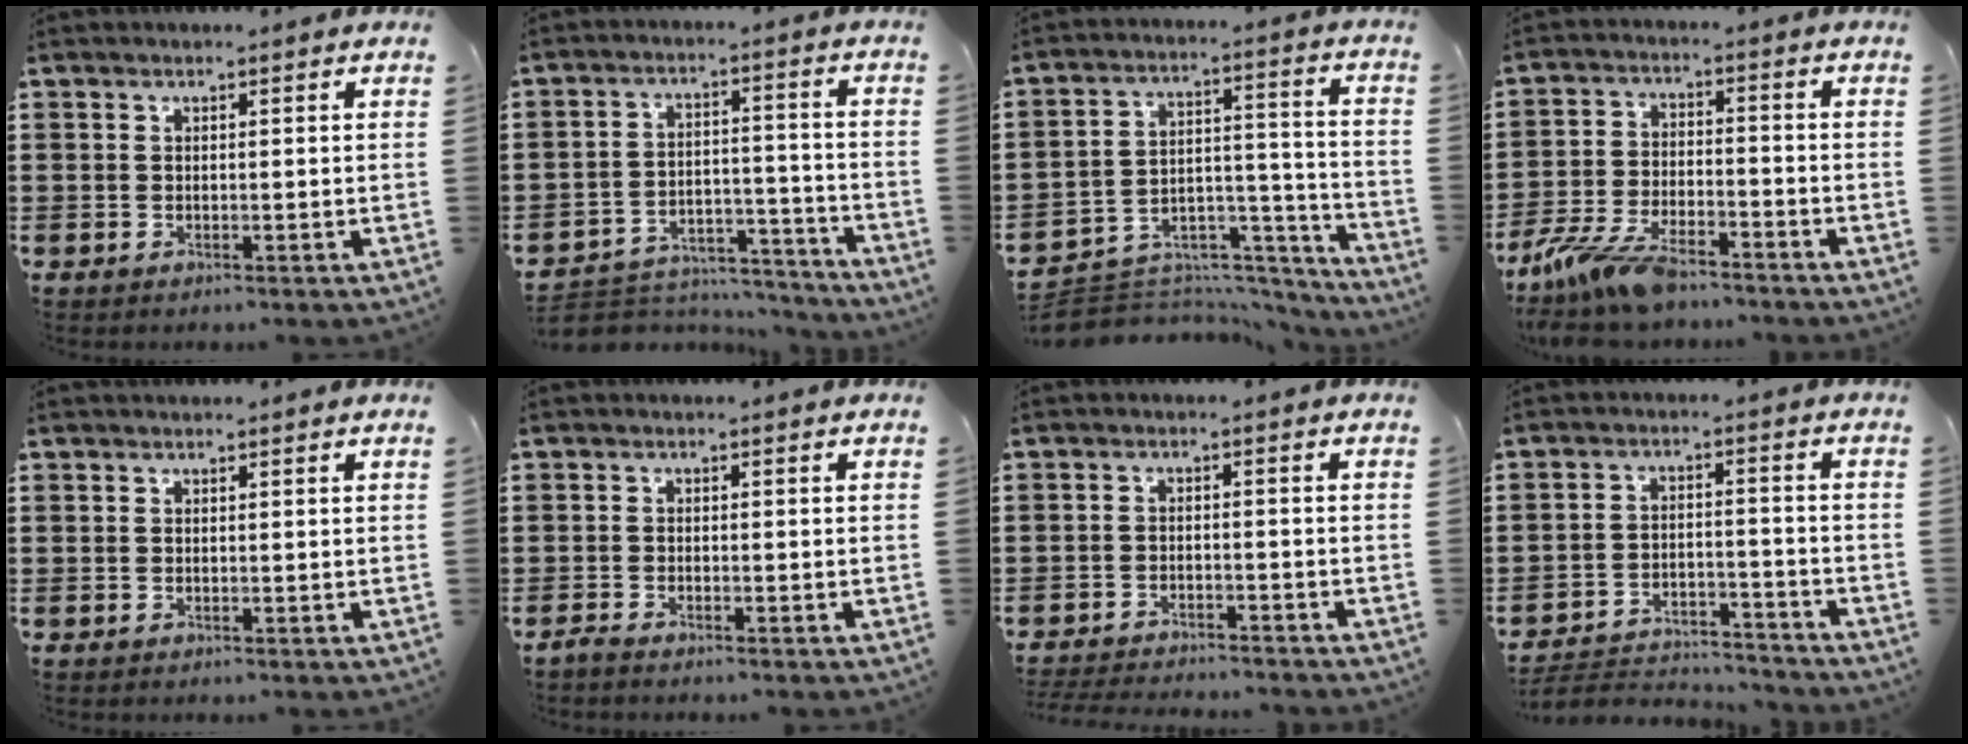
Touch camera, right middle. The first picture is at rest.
{"total": 5.1, "force": [-5.0, 1.4, 0.1], "torque": [-0.004, 0.013, -0.103]}
{"total": 5.8, "force": [-5.1, 2.7, 0.5], "torque": [-0.008, 0.009, -0.097]}
{"total": 8.5, "force": [-7.0, 2.0, 4.4], "torque": [-0.109, 0.001, -0.138]}
{"total": 0.0}
{"total": 1.0, "force": [-1.0, 0.1, 0.3], "torque": [-0.008, -0.002, -0.019]}
{"total": 3.0, "force": [-3.0, 0.1, 0.2], "torque": [-0.013, -0.003, -0.066]}
{"total": 3.9, "force": [-3.8, 0.9, 0.6], "torque": [-0.023, 0.004, -0.083]}